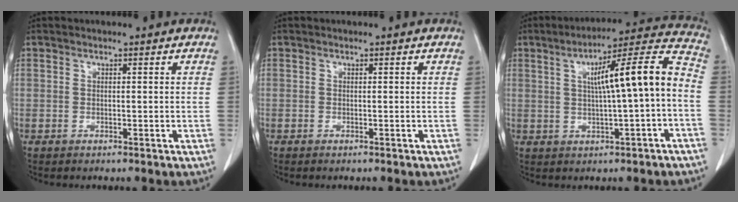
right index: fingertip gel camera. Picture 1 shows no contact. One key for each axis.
{"total": 0.0}
{"total": 12.8, "fx": 0.2, "fy": 0.7, "fz": 12.7, "tx": -0.184, "ty": 0.034, "tz": 0.003}